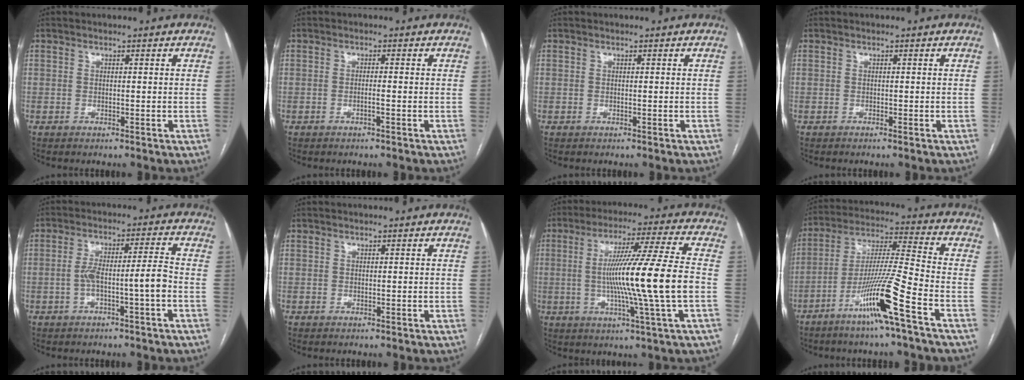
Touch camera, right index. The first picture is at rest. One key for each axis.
{"total": 1.3, "fx": -0.6, "fy": -0.1, "fz": 1.1, "tx": -0.022, "ty": 0.000, "tz": -0.010}
{"total": 0.0}
{"total": 0.0}
{"total": 6.6, "fx": -2.0, "fy": 0.1, "fz": 6.3, "tx": -0.119, "ty": 0.024, "tz": -0.029}
{"total": 0.0}
{"total": 15.6, "fx": -1.4, "fy": -2.0, "fz": 15.4, "tx": -0.268, "ty": -0.005, "tz": -0.028}
{"total": 13.8, "fx": -7.3, "fy": -1.4, "fz": 11.6, "tx": -0.224, "ty": -0.017, "tz": -0.141}